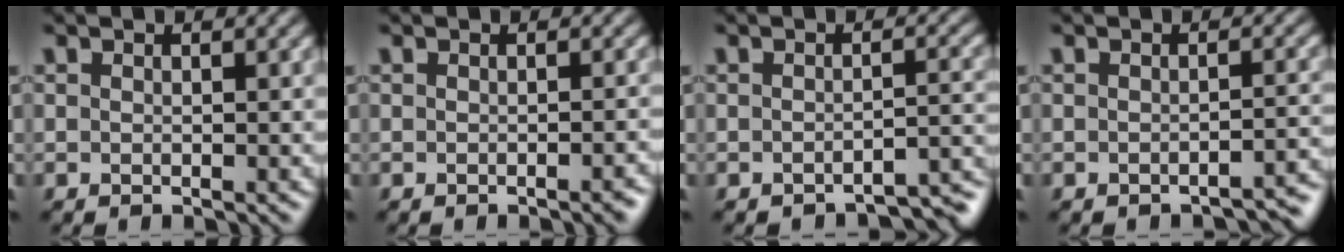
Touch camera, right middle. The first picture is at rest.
{"total": 1.3, "force": [-0.7, 0.3, 1.1], "torque": [-0.010, 0.000, -0.010]}
{"total": 3.1, "force": [-2.8, 0.5, 1.0], "torque": [-0.009, 0.006, -0.033]}
{"total": 2.2, "force": [-2.1, 0.2, 0.6], "torque": [0.001, 0.007, -0.025]}